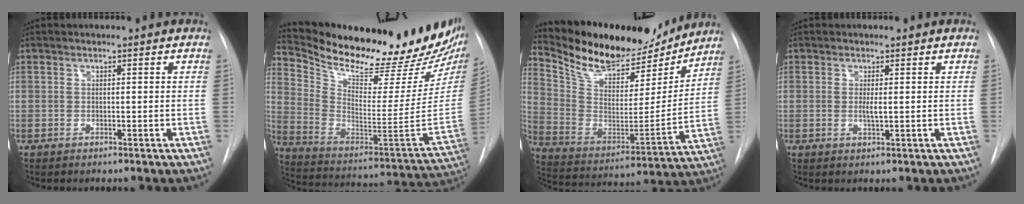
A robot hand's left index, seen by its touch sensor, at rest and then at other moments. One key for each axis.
{"total": 29.9, "fx": 25.7, "fy": 6.1, "fz": 14.1, "tx": -0.237, "ty": -0.086, "tz": 0.359}
{"total": 20.8, "fx": 18.8, "fy": 6.1, "fz": 6.6, "tx": -0.125, "ty": -0.018, "tz": 0.307}
{"total": 1.2, "fx": 0.2, "fy": 0.1, "fz": 1.2, "tx": -0.027, "ty": -0.003, "tz": 0.004}